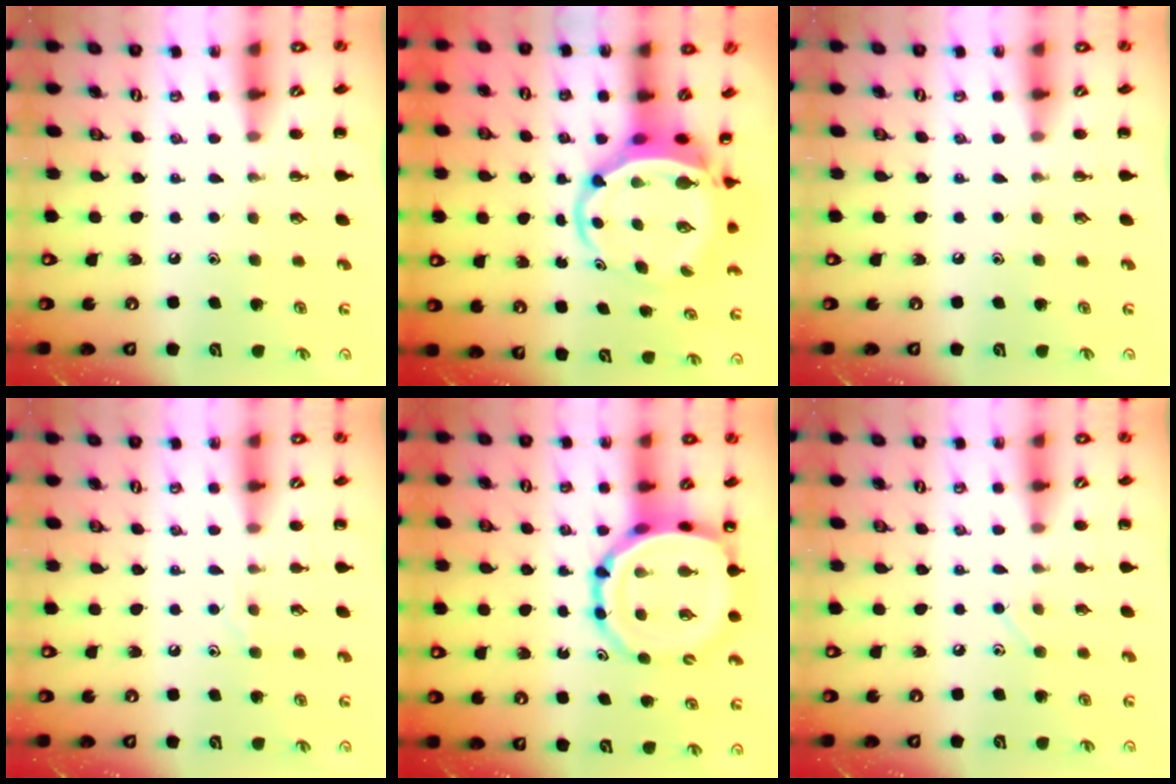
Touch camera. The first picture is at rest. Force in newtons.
{"total": 8.5, "press": 8.1, "slide": 2.4}
{"total": 0.0}
{"total": 5.4, "press": 5.3, "slide": 0.9}
{"total": 14.1, "press": 13.5, "slide": 4.1}
{"total": 4.3, "press": 4.1, "slide": 1.4}